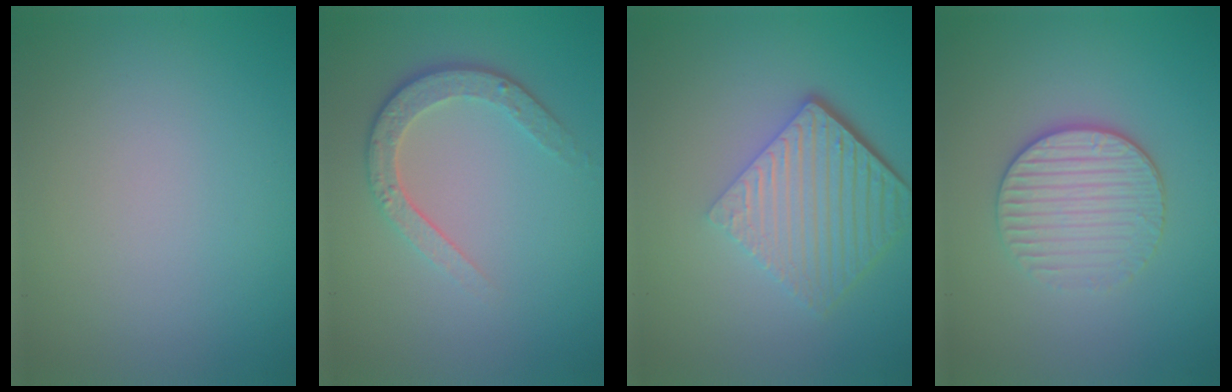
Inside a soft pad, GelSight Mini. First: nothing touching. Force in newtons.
{"total": 3.5, "press": 2.8, "slide": 2.1}
{"total": 6.4, "press": 4.3, "slide": 4.8}
{"total": 3.7, "press": 3.3, "slide": 1.7}